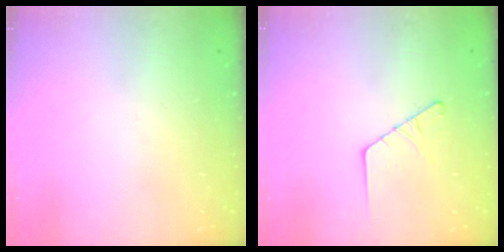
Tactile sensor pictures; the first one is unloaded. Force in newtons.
{"total": 2.5, "press": 2.5, "slide": 0.3}